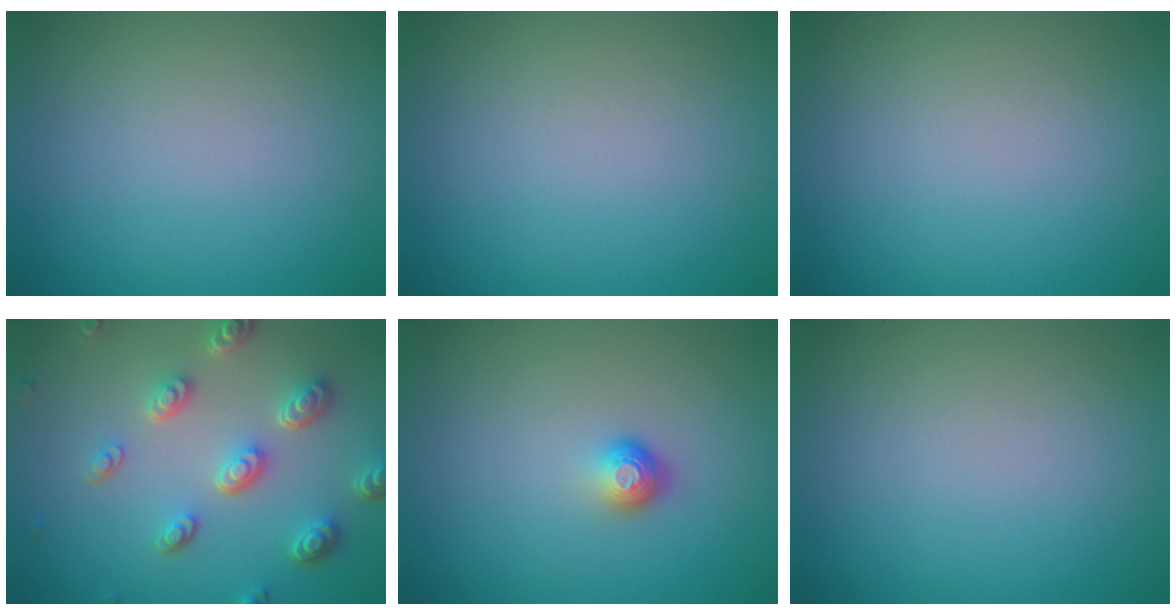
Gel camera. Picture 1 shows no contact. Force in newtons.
{"total": 0.0}
{"total": 0.0}
{"total": 5.4, "press": 4.0, "slide": 3.7}
{"total": 1.7, "press": 1.2, "slide": 1.3}
{"total": 0.0}